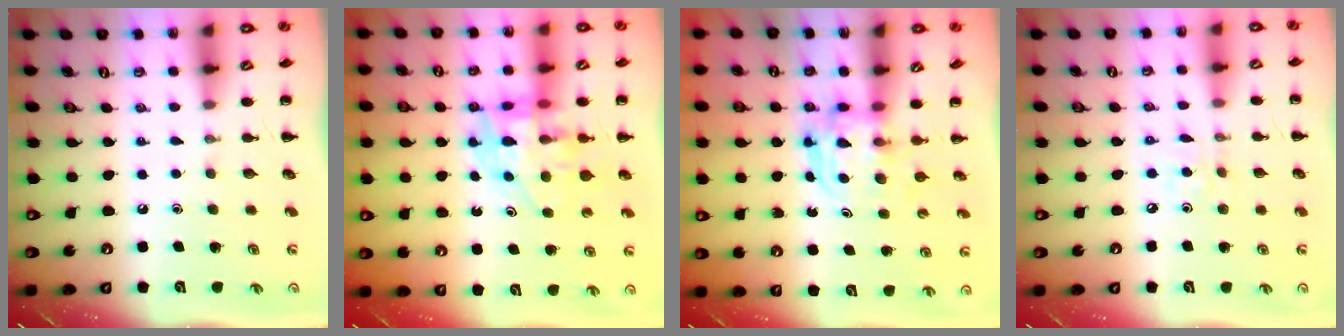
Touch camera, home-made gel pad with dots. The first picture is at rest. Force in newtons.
{"total": 12.0, "press": 11.5, "slide": 3.3}
{"total": 3.6, "press": 3.6, "slide": 0.2}
{"total": 2.1, "press": 2.0, "slide": 0.6}